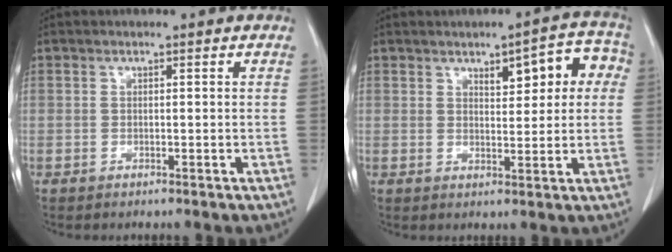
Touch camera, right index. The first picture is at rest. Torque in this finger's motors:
{"motor_torque": [0.16, 0.12, 0.12, 0.02]}